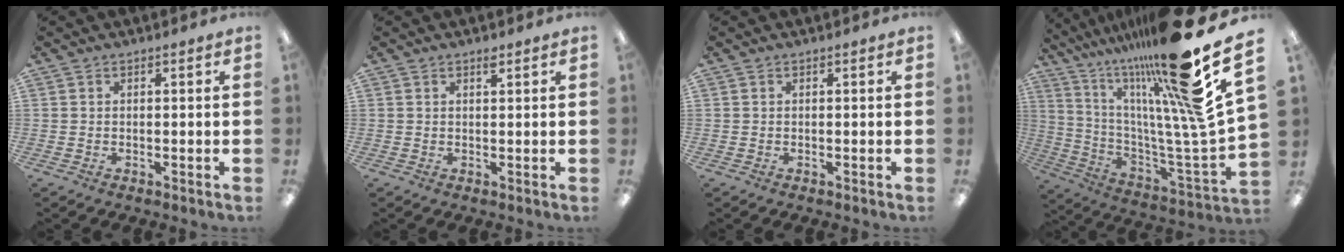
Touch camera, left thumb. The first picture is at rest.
{"total": 1.0, "force": [0.9, 0.1, 0.5], "torque": [-0.004, -0.004, 0.014]}
{"total": 0.0}
{"total": 26.6, "force": [17.2, 5.0, 19.7], "torque": [-0.280, -0.131, 0.281]}